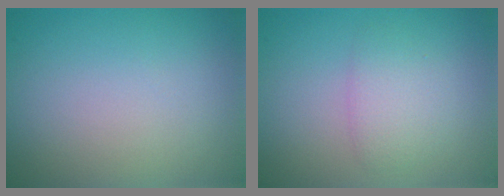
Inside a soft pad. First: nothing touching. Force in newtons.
{"total": 2.1, "press": 2.1, "slide": 0.1}